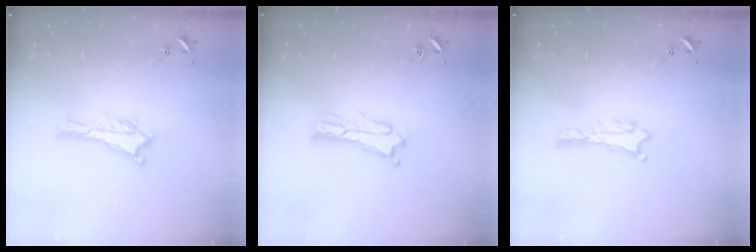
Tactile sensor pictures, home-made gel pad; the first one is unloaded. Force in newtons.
{"total": 2.5, "press": 2.5, "slide": 0.1}
{"total": 1.3, "press": 1.3, "slide": 0.3}